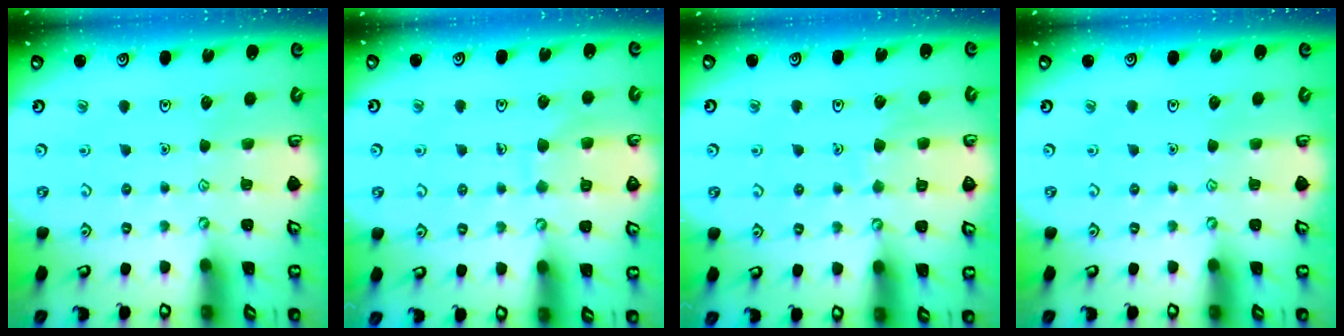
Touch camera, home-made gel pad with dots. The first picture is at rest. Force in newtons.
{"total": 7.0, "press": 7.0, "slide": 0.5}
{"total": 4.7, "press": 4.7, "slide": 0.4}
{"total": 0.0}